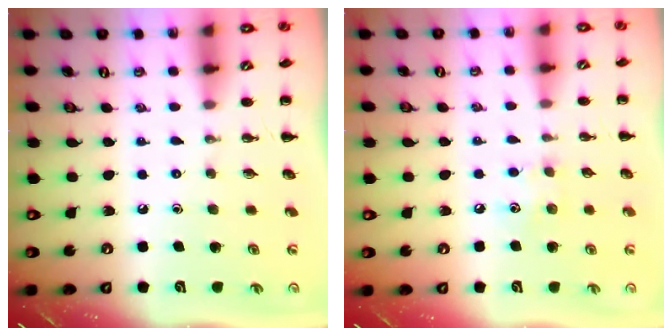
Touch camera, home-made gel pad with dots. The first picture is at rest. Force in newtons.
{"total": 6.3, "press": 6.1, "slide": 1.5}